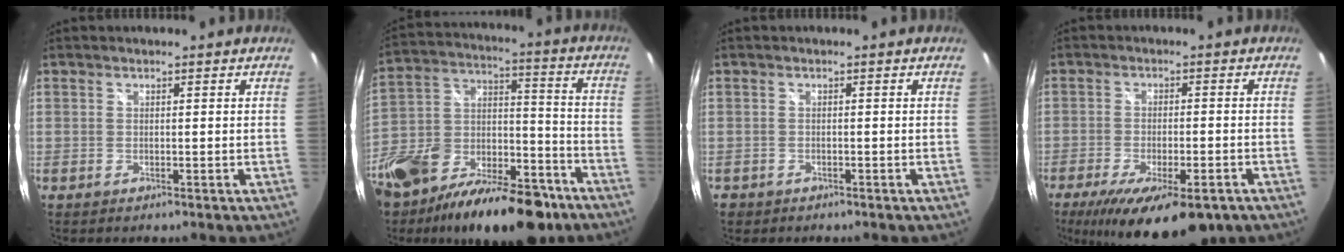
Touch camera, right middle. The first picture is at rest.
{"total": 26.4, "force": [-14.7, 14.5, 16.5], "torque": [-0.337, 0.001, -0.226]}
{"total": 1.8, "force": [-1.1, 1.3, 0.5], "torque": [-0.014, -0.001, -0.016]}
{"total": 16.5, "force": [-10.9, 5.6, 11.1], "torque": [-0.207, -0.046, -0.159]}